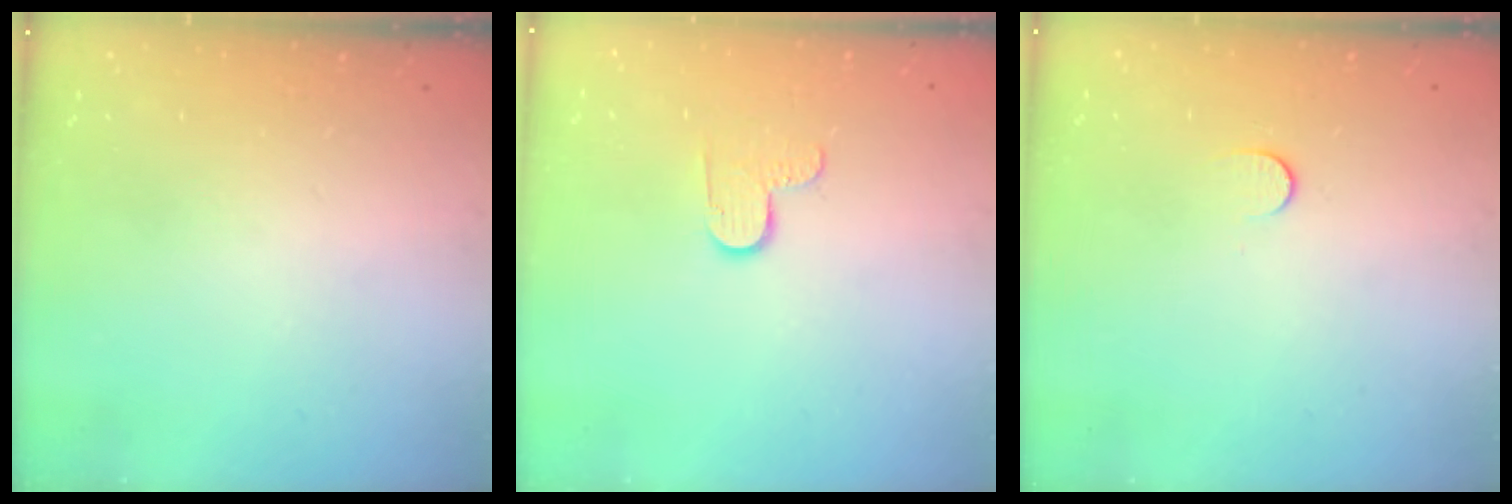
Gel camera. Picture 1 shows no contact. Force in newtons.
{"total": 6.0, "press": 6.0, "slide": 0.4}
{"total": 5.2, "press": 5.2, "slide": 0.5}